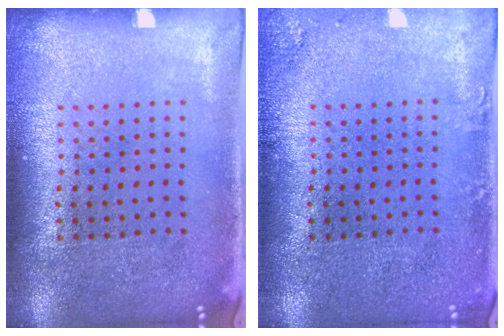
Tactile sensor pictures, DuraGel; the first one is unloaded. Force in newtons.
{"total": 1.3, "press": 1.3, "slide": 0.0}